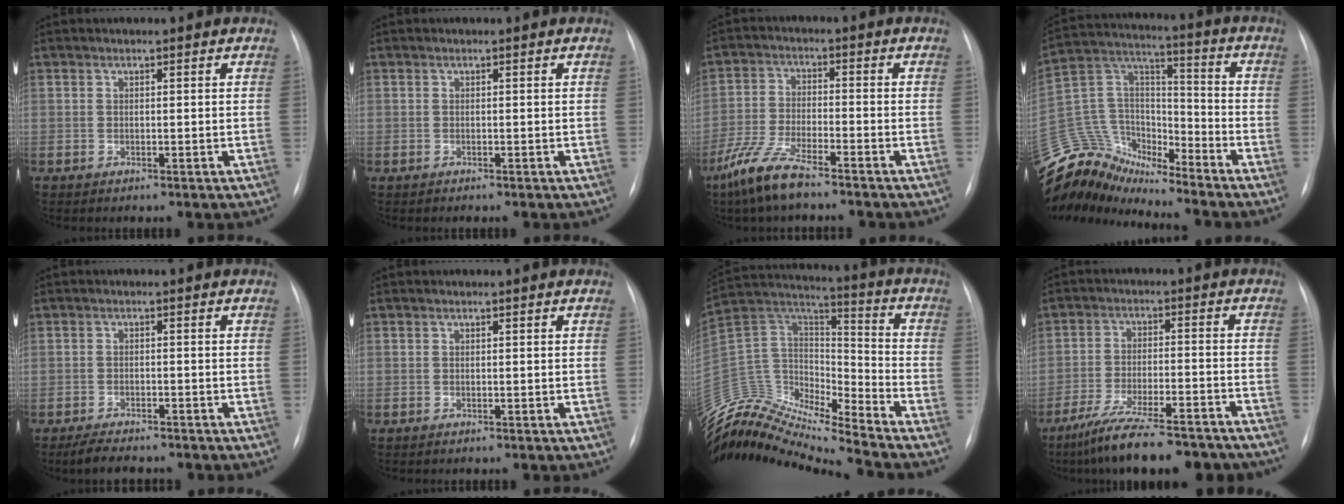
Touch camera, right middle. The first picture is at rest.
{"total": 0.0}
{"total": 7.9, "force": [-6.0, 1.2, 5.0], "torque": [-0.117, -0.016, -0.120]}
{"total": 14.1, "force": [-13.5, 3.6, 1.6], "torque": [-0.035, 0.073, -0.258]}
{"total": 5.4, "force": [-4.6, 1.5, 2.4], "torque": [-0.042, -0.011, -0.069]}
{"total": 0.0}
{"total": 15.6, "force": [-15.3, 1.5, 2.8], "torque": [-0.047, 0.089, -0.283]}
{"total": 17.0, "force": [-14.3, 2.8, 8.8], "torque": [-0.130, -0.004, -0.220]}